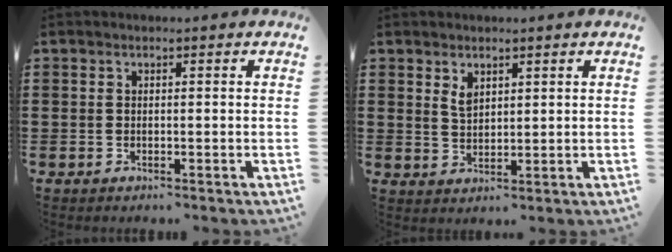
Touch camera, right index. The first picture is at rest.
{"total": 2.4, "force": [1.6, 1.3, 1.3], "torque": [-0.030, 0.003, 0.029]}